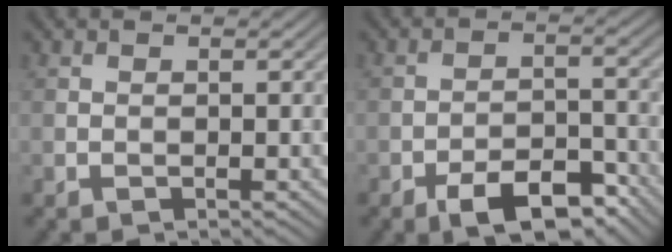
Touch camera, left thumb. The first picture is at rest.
{"total": 8.0, "force": [-5.3, 3.3, 5.1], "torque": [-0.072, 0.005, -0.091]}